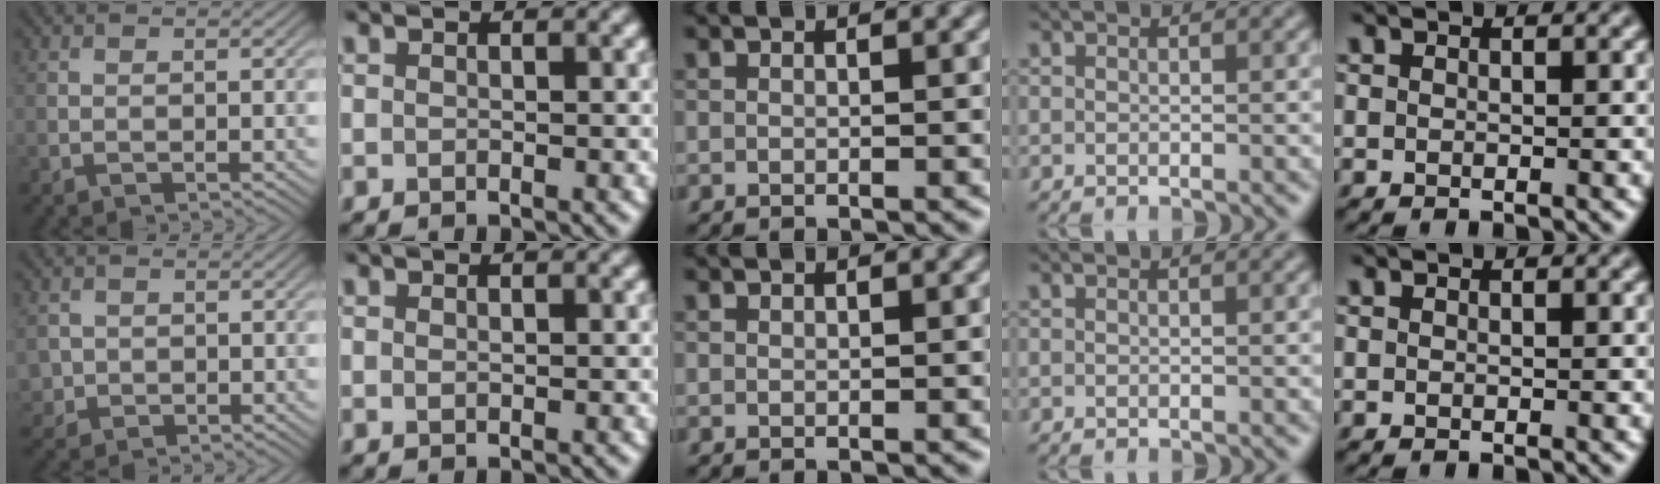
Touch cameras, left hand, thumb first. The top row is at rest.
{"thumb": {"total": 2.1, "force": [0.1, 2.1, 0.2], "torque": [-0.008, -0.009, 0.002]}}